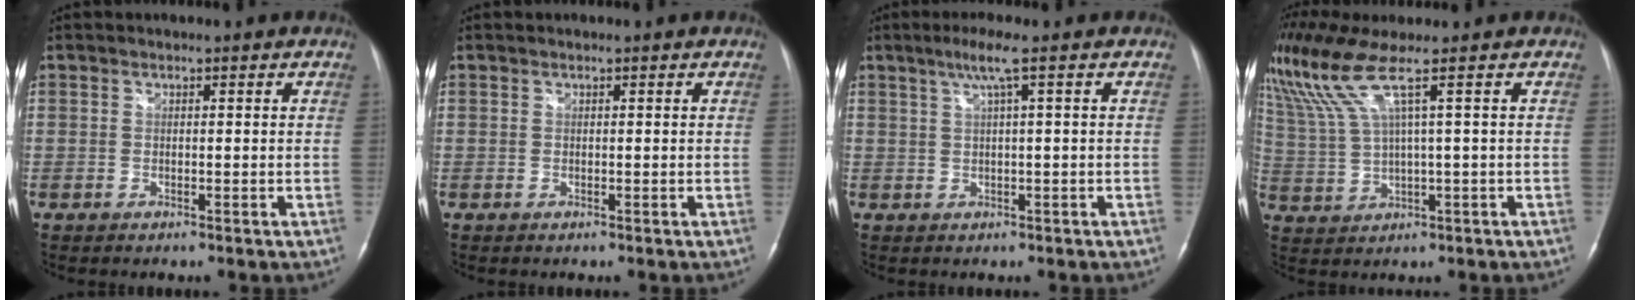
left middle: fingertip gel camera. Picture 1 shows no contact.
{"total": 0.0}
{"total": 3.4, "force": [1.5, -0.8, 3.0], "torque": [-0.065, 0.007, 0.032]}
{"total": 7.3, "force": [4.4, -1.3, 5.7], "torque": [-0.135, 0.015, 0.102]}